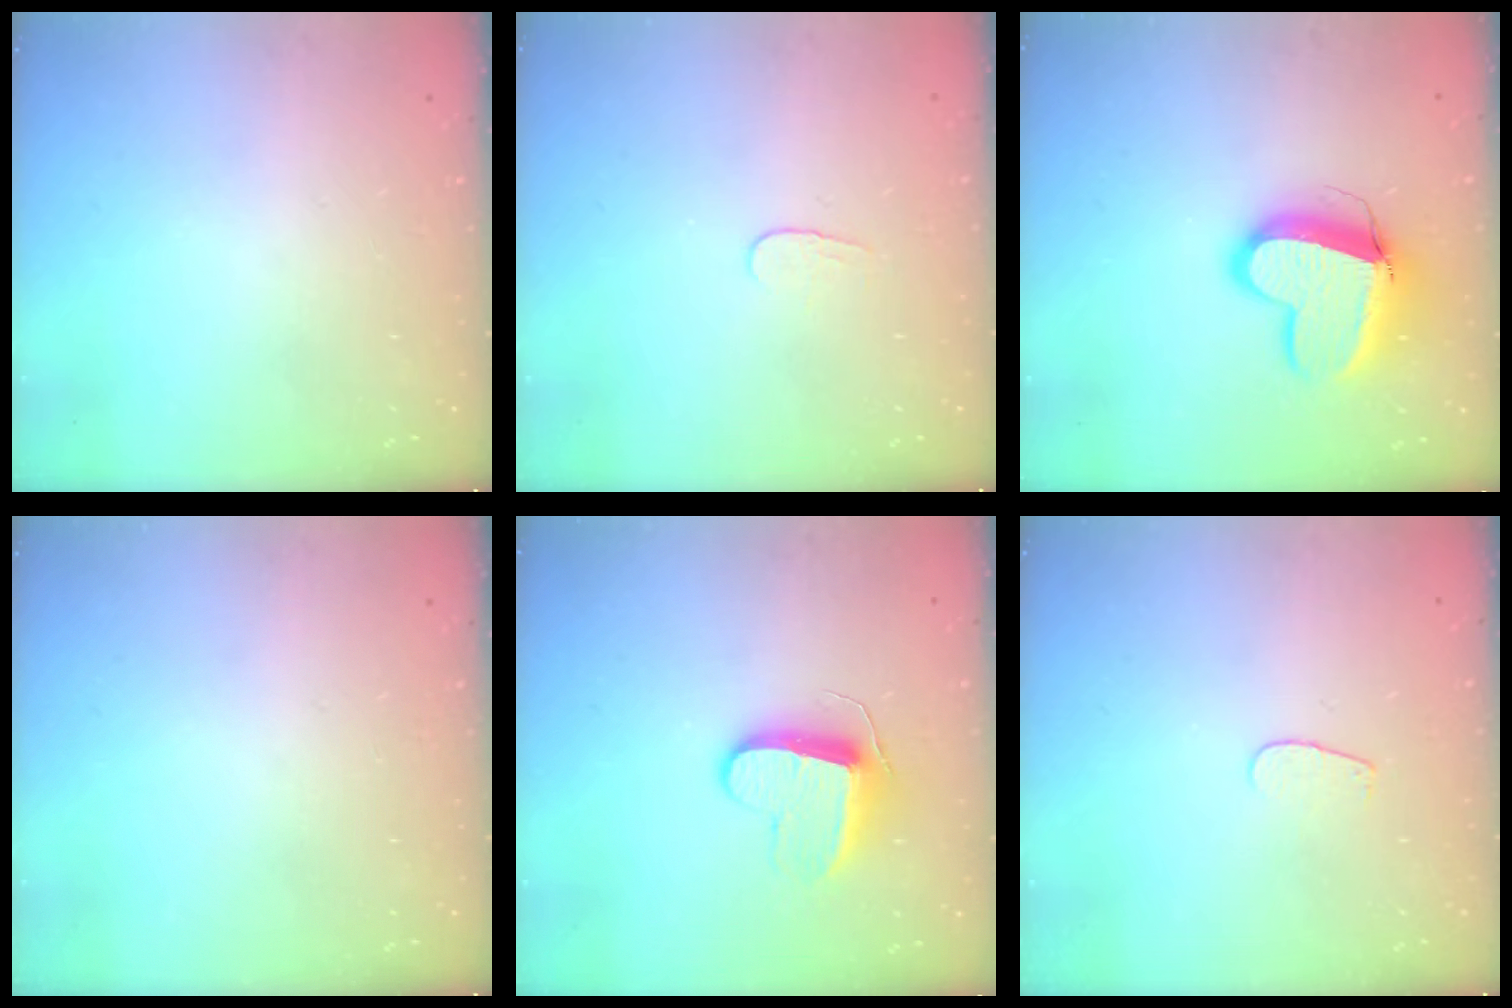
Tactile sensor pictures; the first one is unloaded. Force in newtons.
{"total": 3.8, "press": 3.8, "slide": 0.3}
{"total": 13.6, "press": 13.5, "slide": 1.7}
{"total": 0.0}
{"total": 9.8, "press": 9.8, "slide": 0.2}
{"total": 2.6, "press": 2.5, "slide": 0.3}